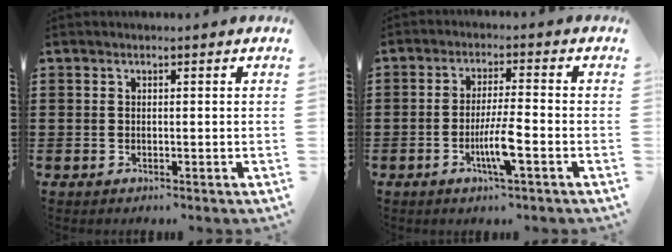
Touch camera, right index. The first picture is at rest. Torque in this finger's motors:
{"motor_torque": [1.58, 0.08, 0.53, 0.08]}